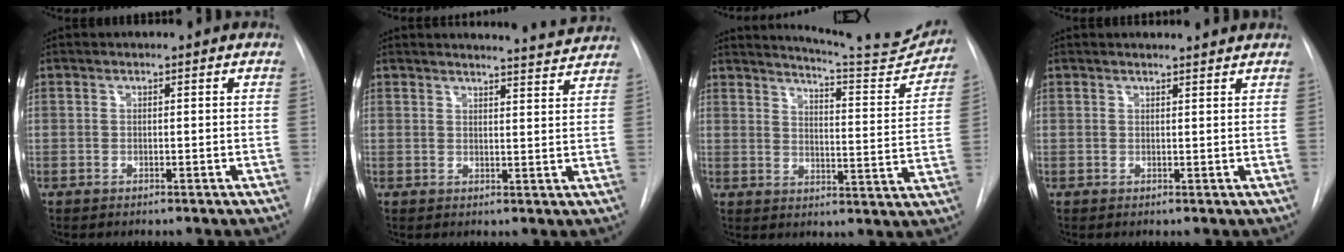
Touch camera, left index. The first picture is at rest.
{"total": 6.8, "force": [6.7, -0.3, 0.6], "torque": [-0.012, -0.020, 0.068]}
{"total": 14.8, "force": [14.3, 0.4, 4.0], "torque": [-0.062, -0.075, 0.172]}
{"total": 2.6, "force": [2.6, -0.2, 0.5], "torque": [-0.010, -0.001, 0.024]}